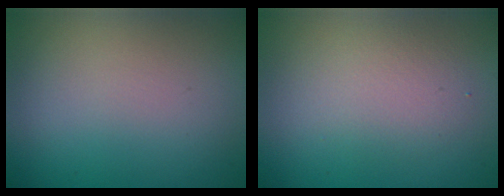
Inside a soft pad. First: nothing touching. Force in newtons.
{"total": 2.6, "press": 2.6, "slide": 0.2}